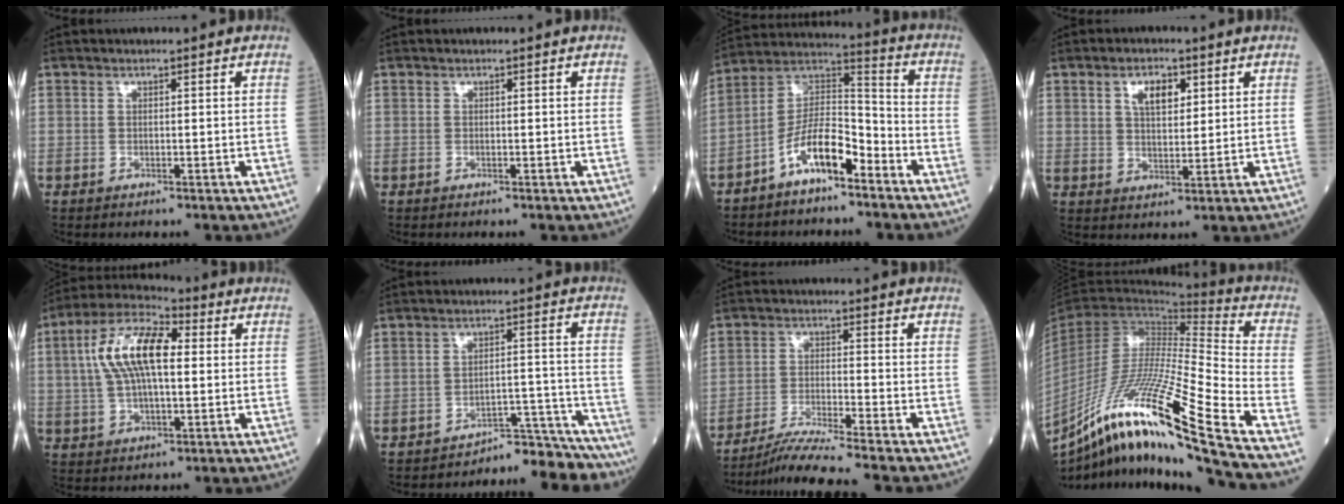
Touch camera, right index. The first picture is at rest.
{"total": 0.0}
{"total": 10.0, "force": [-6.3, 3.2, 7.1], "torque": [-0.146, 0.025, -0.118]}
{"total": 5.0, "force": [2.2, 2.3, 3.8], "torque": [-0.068, 0.005, 0.041]}
{"total": 12.6, "force": [2.2, 4.7, 11.5], "torque": [-0.241, 0.029, 0.036]}
{"total": 8.0, "force": [-7.9, 0.6, -0.6], "torque": [0.026, 0.044, -0.111]}
{"total": 8.5, "force": [-7.5, -2.3, 3.3], "torque": [-0.055, -0.029, -0.134]}
{"total": 25.2, "force": [-16.8, -1.6, 18.7], "torque": [-0.329, -0.055, -0.305]}